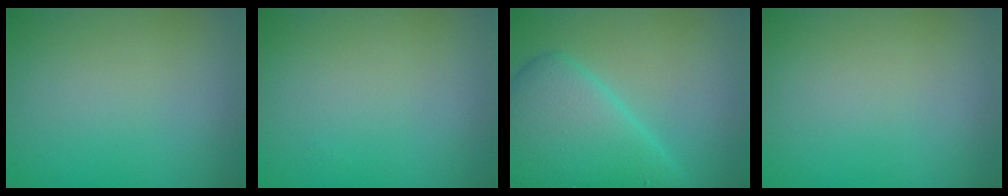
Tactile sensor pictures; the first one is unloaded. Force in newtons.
{"total": 0.0}
{"total": 7.2, "press": 7.2, "slide": 0.2}
{"total": 0.0}